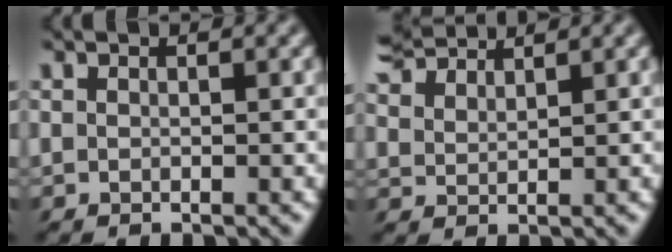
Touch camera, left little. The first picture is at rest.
{"total": 4.5, "force": [4.0, 1.2, 1.9], "torque": [-0.068, 0.018, 0.077]}